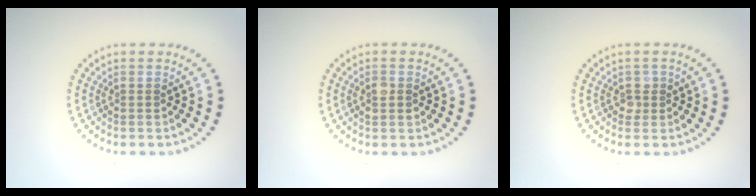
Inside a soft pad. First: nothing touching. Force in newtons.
{"total": 1.1, "press": 1.1, "slide": 0.1}
{"total": 1.1, "press": 1.1, "slide": 0.4}